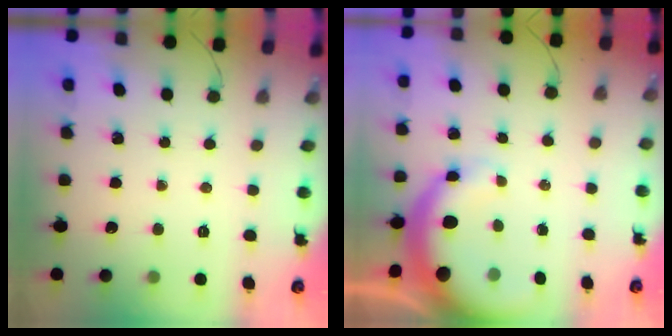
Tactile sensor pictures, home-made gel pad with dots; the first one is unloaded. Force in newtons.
{"total": 7.9, "press": 7.7, "slide": 1.9}